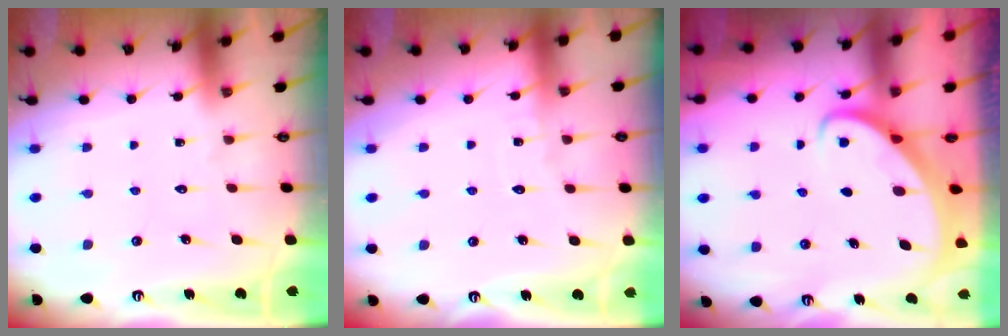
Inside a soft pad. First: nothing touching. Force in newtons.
{"total": 2.4, "press": 2.4, "slide": 0.2}
{"total": 2.6, "press": 2.6, "slide": 0.3}